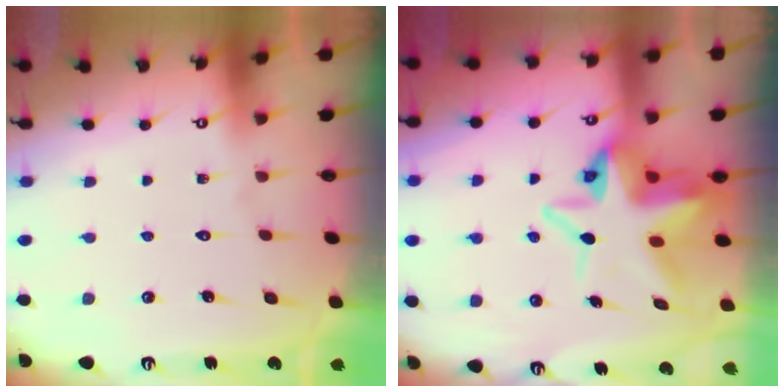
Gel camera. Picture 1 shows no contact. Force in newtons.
{"total": 11.0, "press": 10.8, "slide": 2.1}